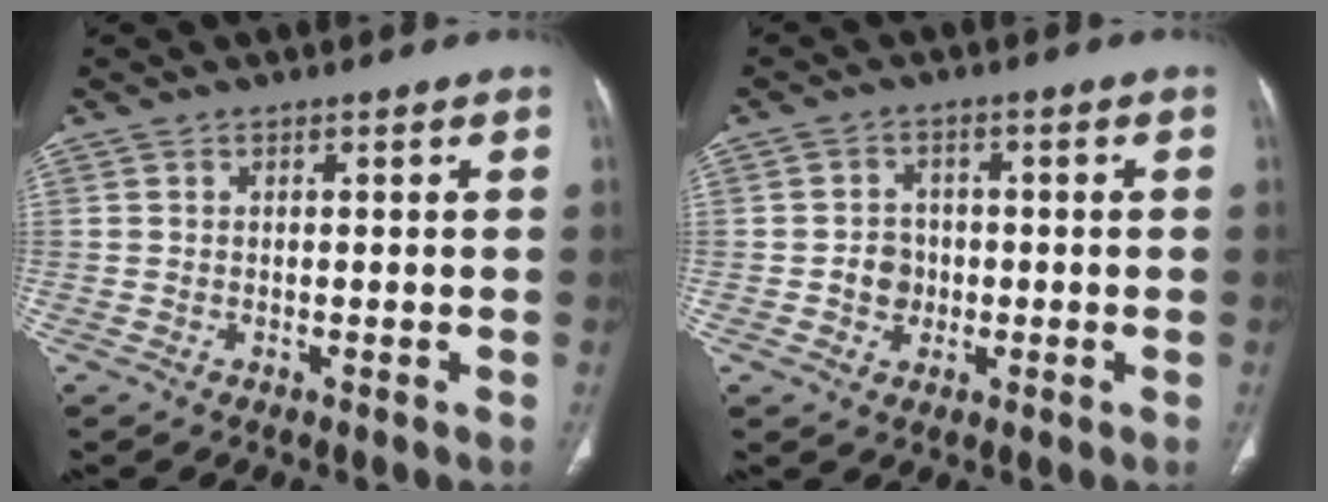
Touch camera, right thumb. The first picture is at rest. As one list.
[{"total": 4.2, "force": [-0.8, 3.8, 1.6], "torque": [-0.001, 0.009, -0.015]}]